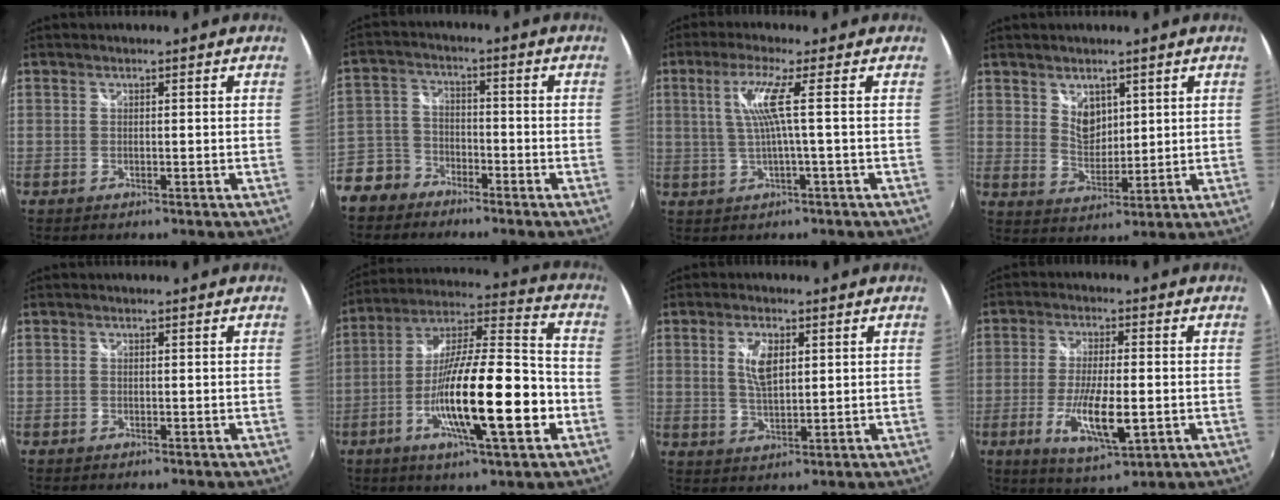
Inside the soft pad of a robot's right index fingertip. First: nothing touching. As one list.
[{"total": 10.4, "force": [-6.9, 7.0, 3.2], "torque": [-0.095, 0.015, -0.134]}, {"total": 5.4, "force": [0.7, -1.3, 5.2], "torque": [-0.101, 0.000, 0.022]}, {"total": 5.1, "force": [2.6, 3.5, 2.6], "torque": [-0.033, -0.002, 0.050]}, {"total": 0.0}, {"total": 21.3, "force": [-6.8, 3.9, 19.8], "torque": [-0.347, -0.006, -0.117]}, {"total": 5.7, "force": [1.7, 2.7, 4.7], "torque": [-0.086, 0.002, 0.033]}, {"total": 10.7, "force": [-2.9, 2.8, 9.9], "torque": [-0.192, -0.020, -0.050]}]